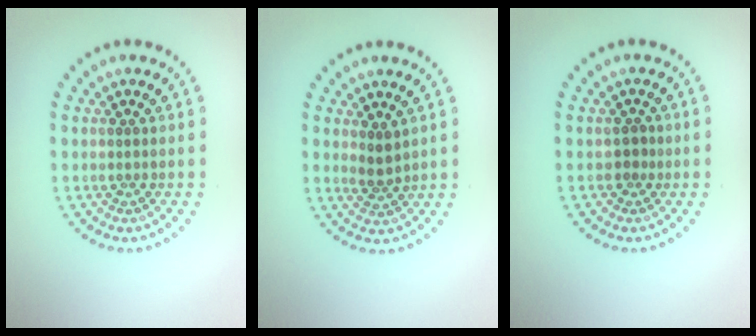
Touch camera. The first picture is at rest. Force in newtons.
{"total": 1.7, "press": 1.4, "slide": 0.9}
{"total": 1.2, "press": 1.0, "slide": 0.7}